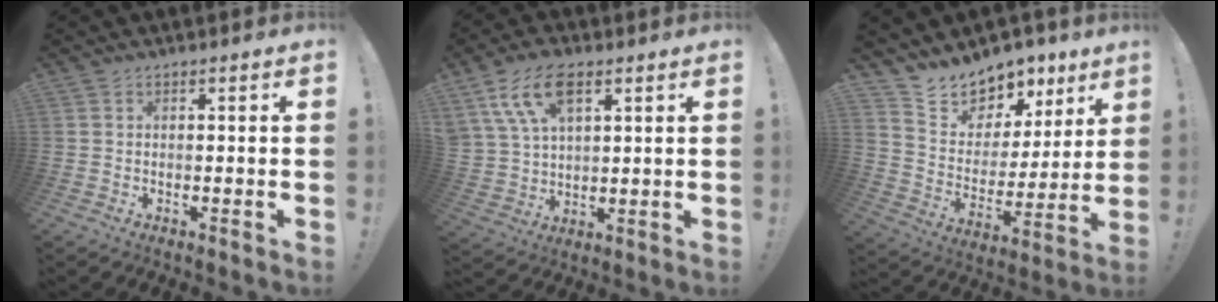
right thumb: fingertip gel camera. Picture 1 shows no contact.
{"total": 12.1, "force": [6.5, 6.7, 7.8], "torque": [-0.157, -0.012, 0.124]}
{"total": 11.4, "force": [9.9, 5.6, 0.8], "torque": [-0.033, -0.088, 0.184]}